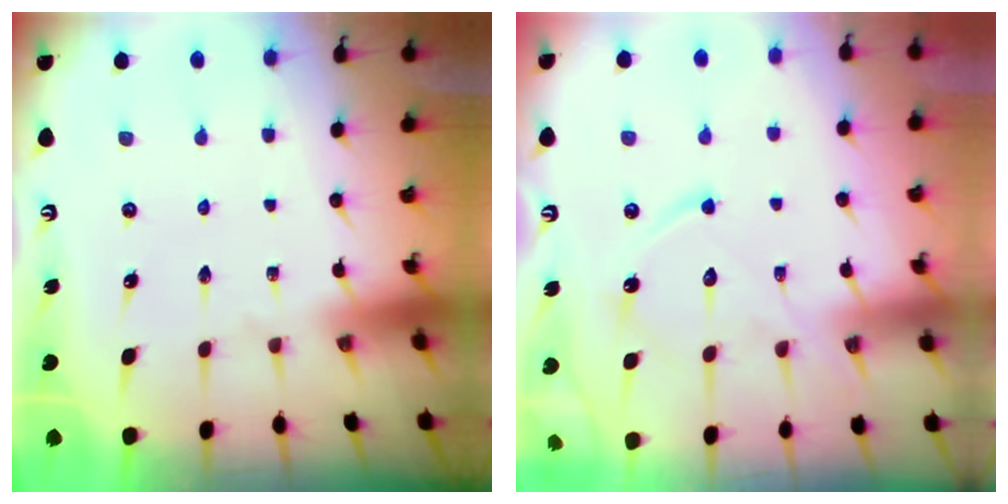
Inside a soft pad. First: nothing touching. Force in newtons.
{"total": 12.5, "press": 12.4, "slide": 1.1}